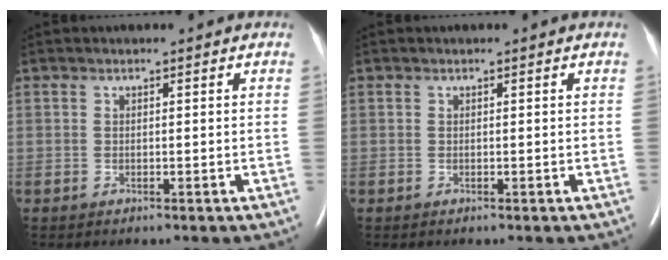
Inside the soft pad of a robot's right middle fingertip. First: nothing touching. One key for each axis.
{"total": 0.0}